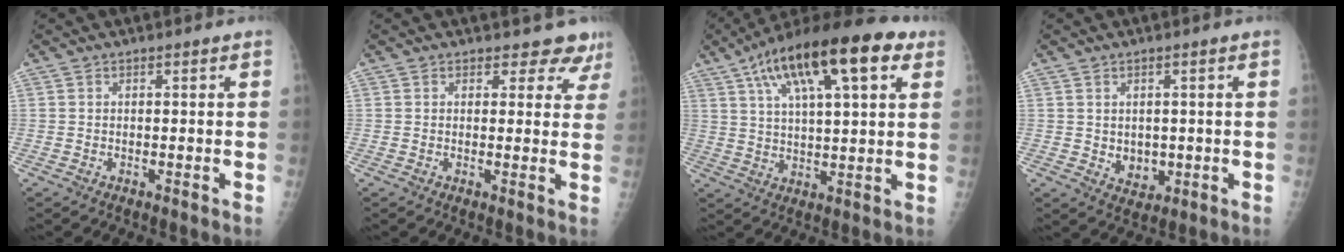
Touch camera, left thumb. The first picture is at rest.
{"total": 5.3, "force": [4.4, 2.8, 0.6], "torque": [0.034, -0.022, 0.034]}
{"total": 20.9, "force": [10.3, 7.0, 16.8], "torque": [-0.264, 0.002, 0.164]}
{"total": 4.4, "force": [-0.1, 3.5, 2.7], "torque": [-0.019, -0.006, 0.011]}